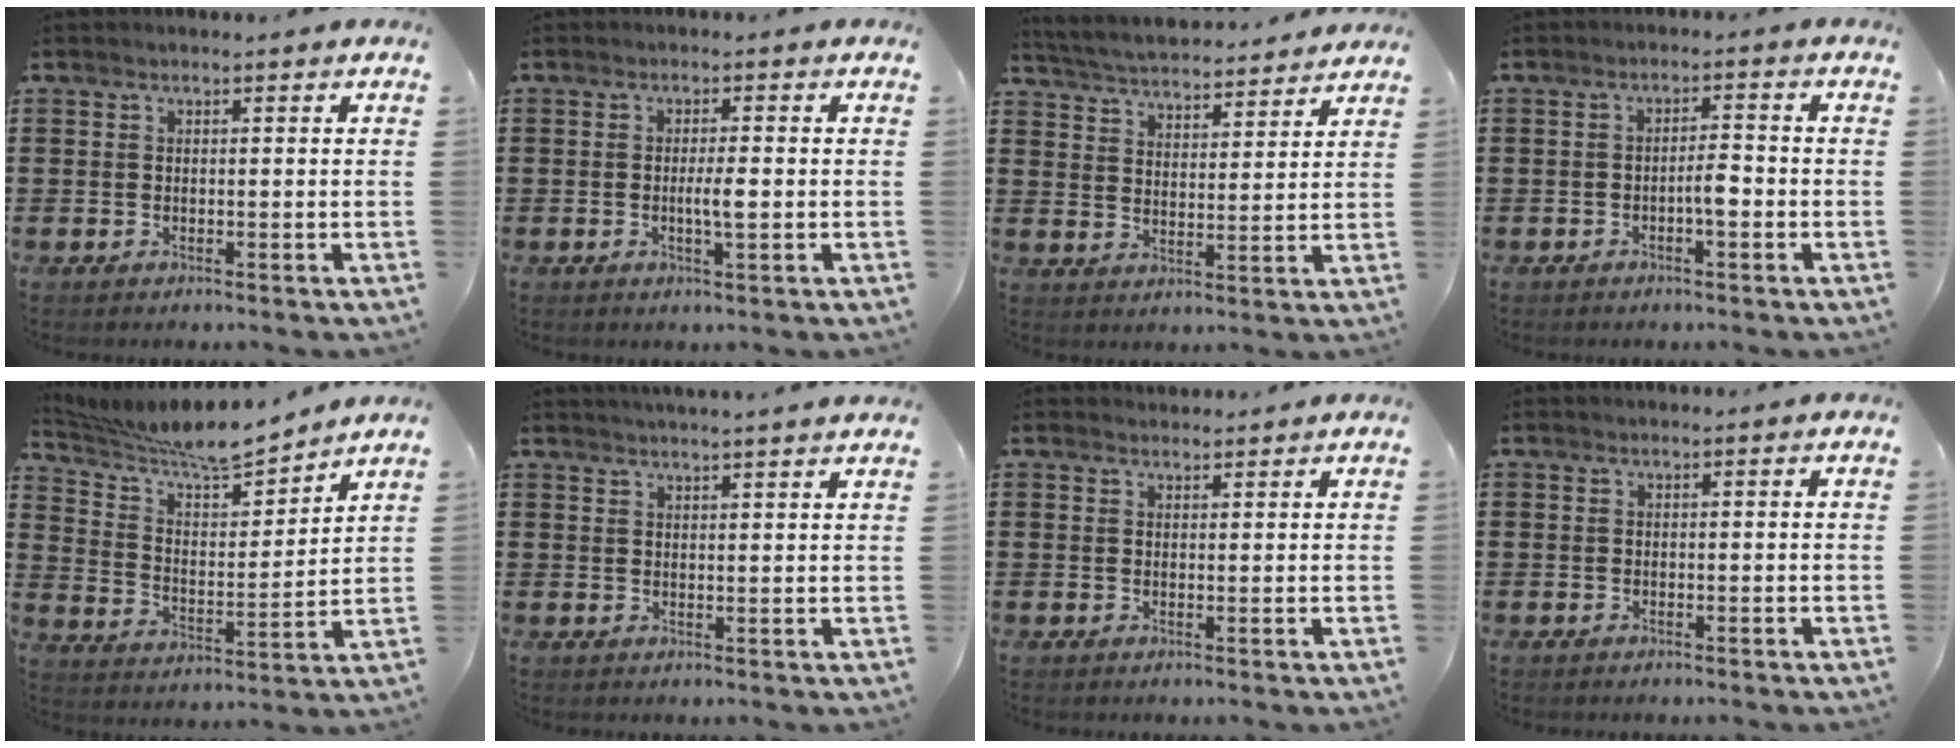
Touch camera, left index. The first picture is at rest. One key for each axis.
{"total": 3.1, "fx": -0.4, "fy": 0.5, "fz": 3.0, "tx": -0.054, "ty": -0.003, "tz": -0.008}
{"total": 4.3, "fx": 4.2, "fy": 0.0, "fz": 0.2, "tx": -0.028, "ty": -0.032, "tz": 0.070}
{"total": 3.1, "fx": -1.1, "fy": 0.7, "fz": 2.8, "tx": -0.052, "ty": 0.005, "tz": -0.021}
{"total": 7.7, "fx": 7.2, "fy": 0.5, "fz": 2.5, "tx": -0.081, "ty": -0.055, "tz": 0.122}
{"total": 2.3, "fx": 2.3, "fy": -0.6, "fz": 0.2, "tx": -0.011, "ty": -0.010, "tz": 0.042}
{"total": 1.5, "fx": 1.4, "fy": 0.3, "fz": -0.1, "tx": -0.002, "ty": 0.002, "tz": 0.029}
{"total": 0.0}